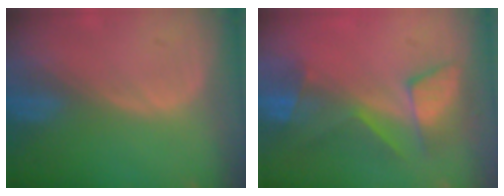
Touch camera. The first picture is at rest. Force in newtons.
{"total": 7.5, "press": 7.3, "slide": 1.5}